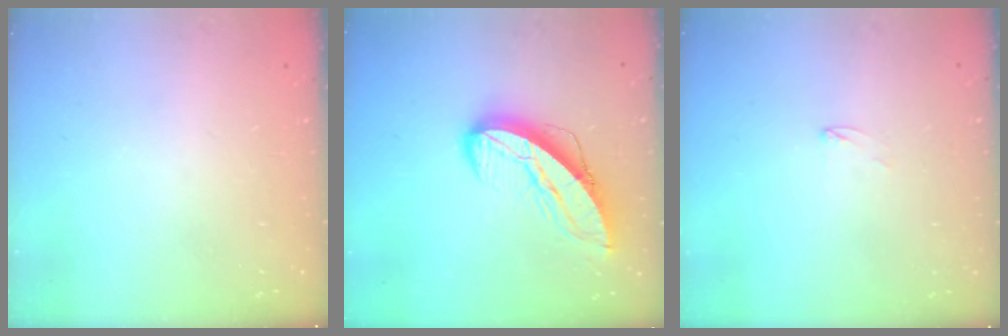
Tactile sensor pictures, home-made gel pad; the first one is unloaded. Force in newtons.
{"total": 11.8, "press": 11.7, "slide": 1.1}
{"total": 2.2, "press": 2.2, "slide": 0.2}